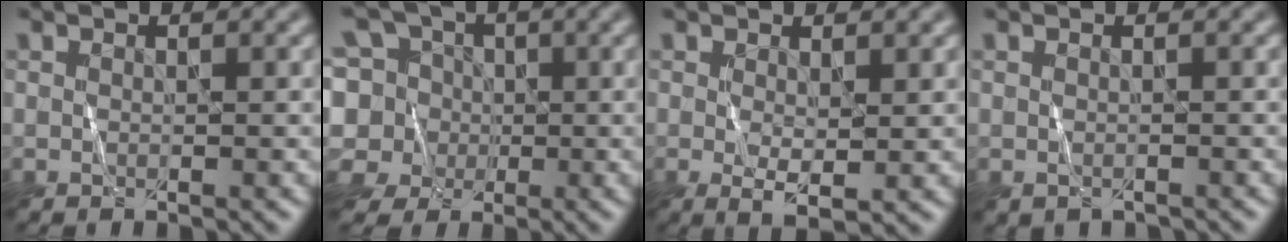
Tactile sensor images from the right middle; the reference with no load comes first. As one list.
[{"total": 10.3, "force": [1.7, 9.3, 4.0], "torque": [-0.105, 0.042, 0.002]}, {"total": 1.9, "force": [0.2, 0.6, 1.8], "torque": [-0.036, -0.008, 0.007]}, {"total": 0.0}]